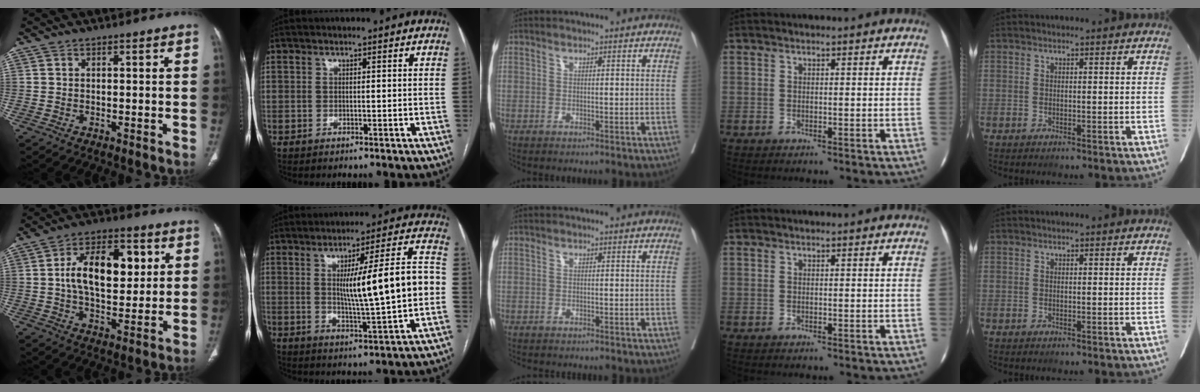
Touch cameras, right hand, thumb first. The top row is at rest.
{"thumb": {"total": 15.0, "force": [2.9, 8.3, 12.2], "torque": [-0.172, 0.003, 0.046]}, "index": {"total": 14.3, "force": [0.1, 0.8, 14.3], "torque": [-0.212, 0.015, 0.006]}, "middle": {"total": 2.4, "force": [-2.2, 0.5, 0.9], "torque": [-0.013, -0.004, -0.027]}}